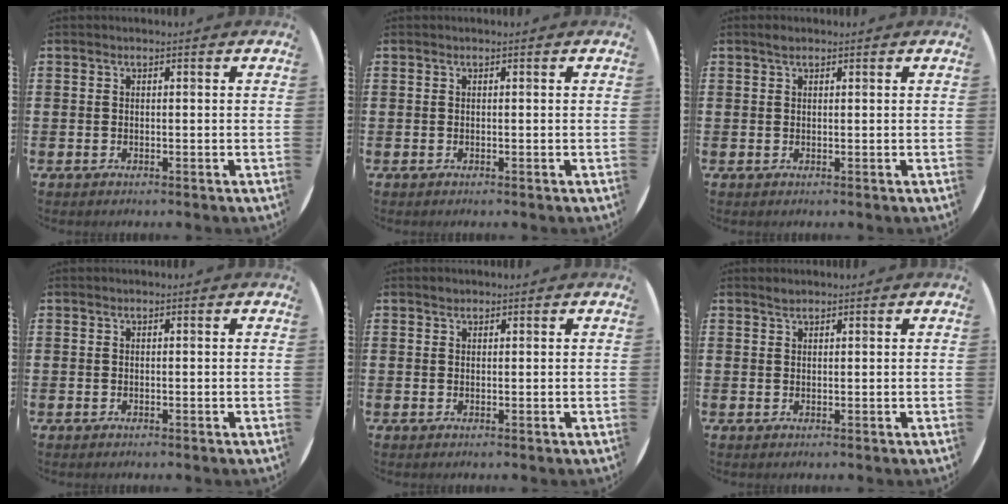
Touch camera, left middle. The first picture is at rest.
{"total": 0.0}
{"total": 0.8, "force": [0.7, 0.3, 0.3], "torque": [-0.008, 0.003, 0.012]}
{"total": 0.0}
{"total": 0.7, "force": [0.6, 0.3, -0.1], "torque": [0.001, 0.003, 0.012]}
{"total": 0.8, "force": [0.8, 0.2, 0.1], "torque": [-0.003, 0.001, 0.015]}